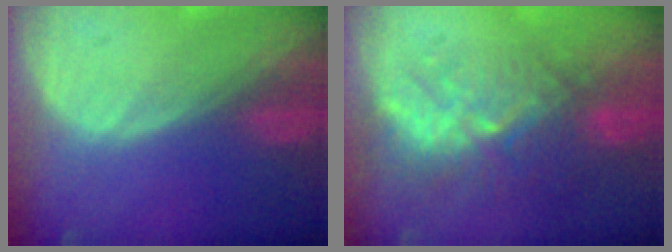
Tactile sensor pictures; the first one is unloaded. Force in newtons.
{"total": 9.2, "press": 8.6, "slide": 3.4}